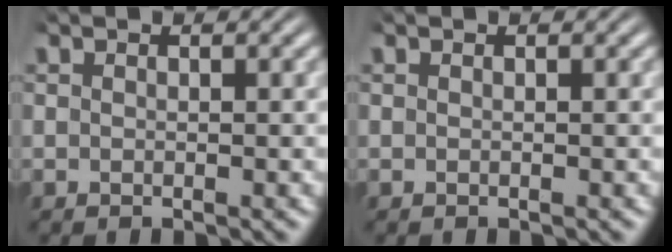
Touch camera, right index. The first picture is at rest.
{"total": 0.0}